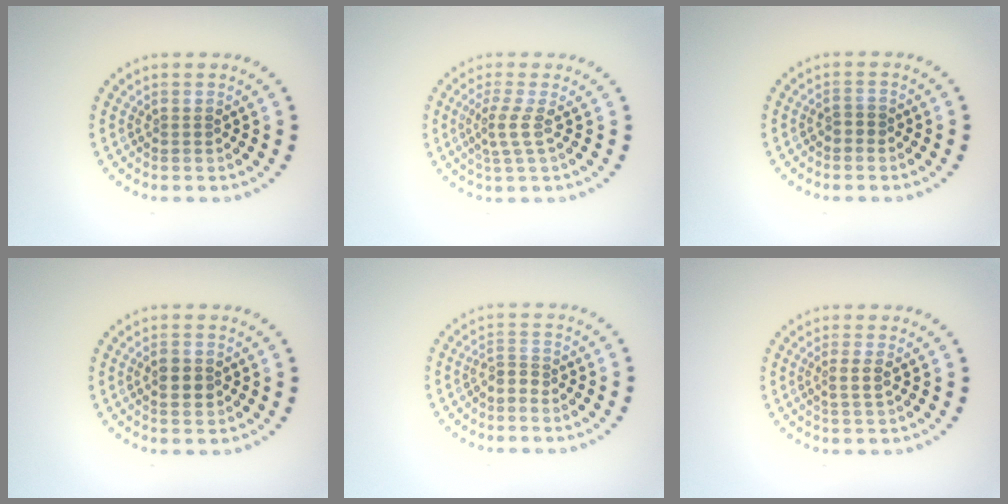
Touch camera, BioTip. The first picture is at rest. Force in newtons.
{"total": 2.2, "press": 1.5, "slide": 1.6}
{"total": 1.0, "press": 0.9, "slide": 0.3}
{"total": 2.2, "press": 2.2, "slide": 0.1}
{"total": 1.6, "press": 1.0, "slide": 1.2}
{"total": 1.5, "press": 1.2, "slide": 0.8}